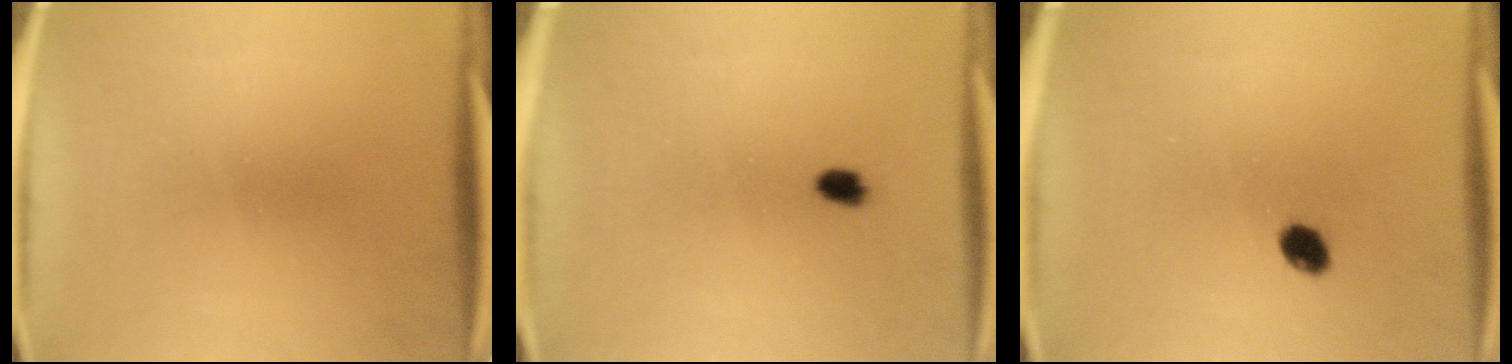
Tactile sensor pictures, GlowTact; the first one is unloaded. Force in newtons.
{"total": 2.7}
{"total": 3.1}